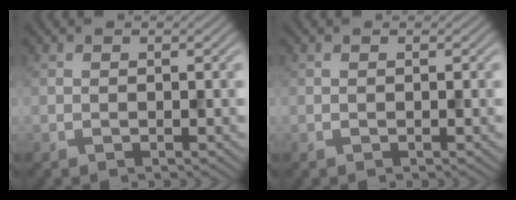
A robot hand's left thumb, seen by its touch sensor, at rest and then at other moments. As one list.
[{"total": 0.0}]